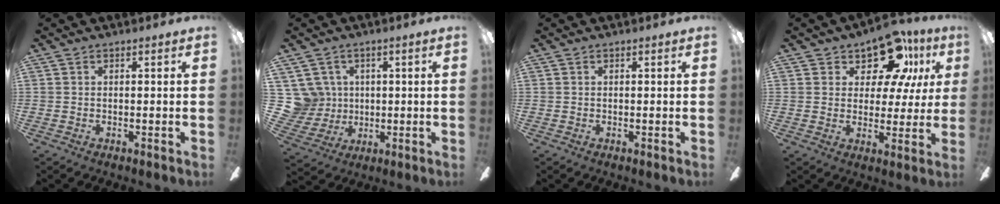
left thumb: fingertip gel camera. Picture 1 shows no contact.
{"total": 9.1, "force": [2.6, 8.5, 1.5], "torque": [-0.060, -0.012, 0.058]}
{"total": 0.0}
{"total": 14.0, "force": [8.8, 7.3, 8.1], "torque": [-0.125, -0.041, 0.154]}